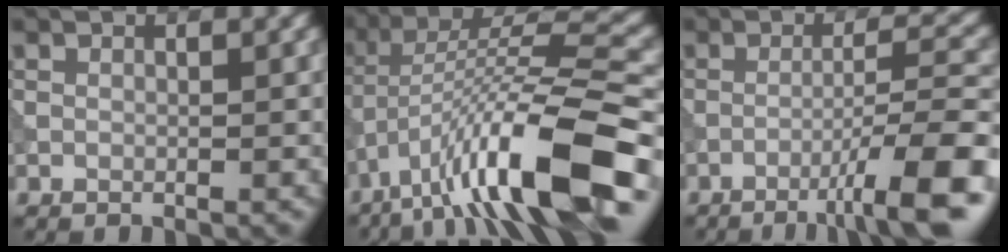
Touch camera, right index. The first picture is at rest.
{"total": 12.9, "force": [-6.5, 3.1, 10.8], "torque": [-0.183, 0.015, -0.111]}
{"total": 8.4, "force": [-4.5, 0.9, 7.0], "torque": [-0.097, 0.018, -0.071]}